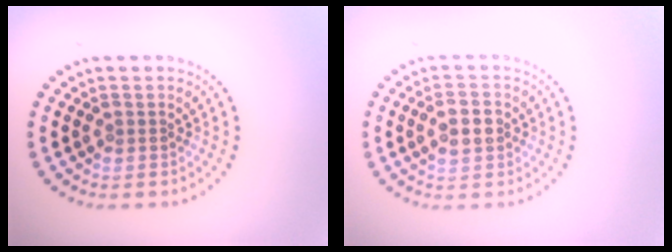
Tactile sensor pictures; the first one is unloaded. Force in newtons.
{"total": 2.7, "press": 2.7, "slide": 0.1}